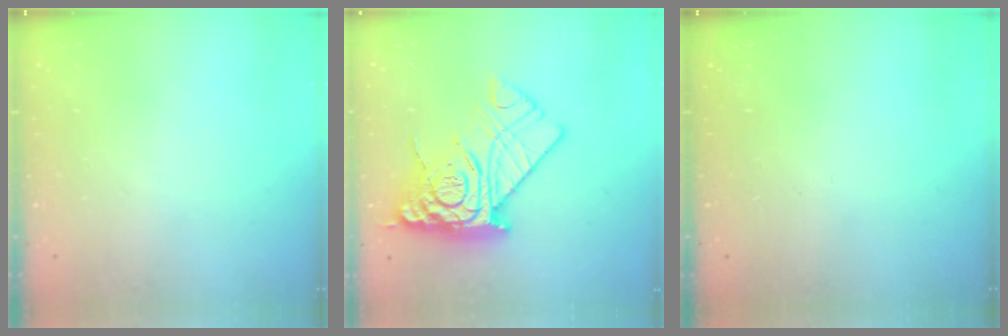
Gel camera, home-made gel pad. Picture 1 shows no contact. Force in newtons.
{"total": 21.4, "press": 21.3, "slide": 2.0}
{"total": 0.0}